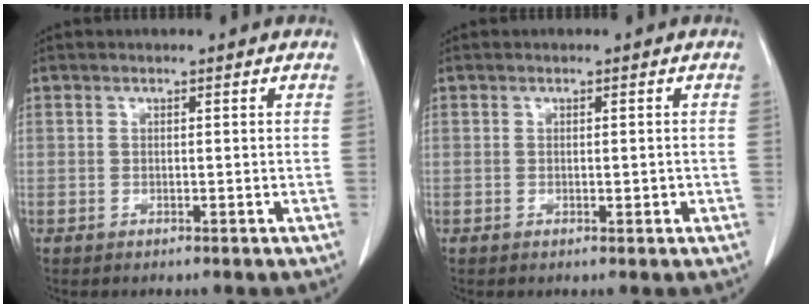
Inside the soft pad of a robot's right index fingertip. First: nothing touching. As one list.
[{"total": 0.9, "force": [-0.2, 0.4, 0.8], "torque": [-0.011, 0.000, 0.000]}]